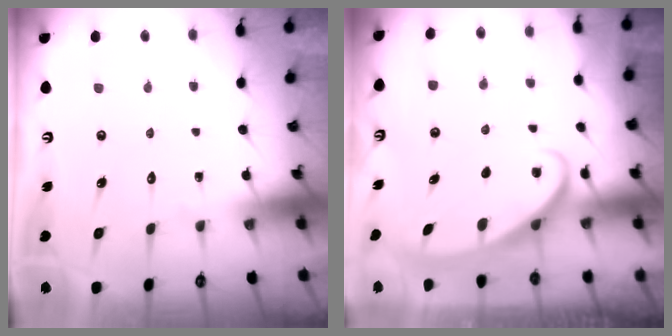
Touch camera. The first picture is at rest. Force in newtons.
{"total": 2.6, "press": 2.6, "slide": 0.4}